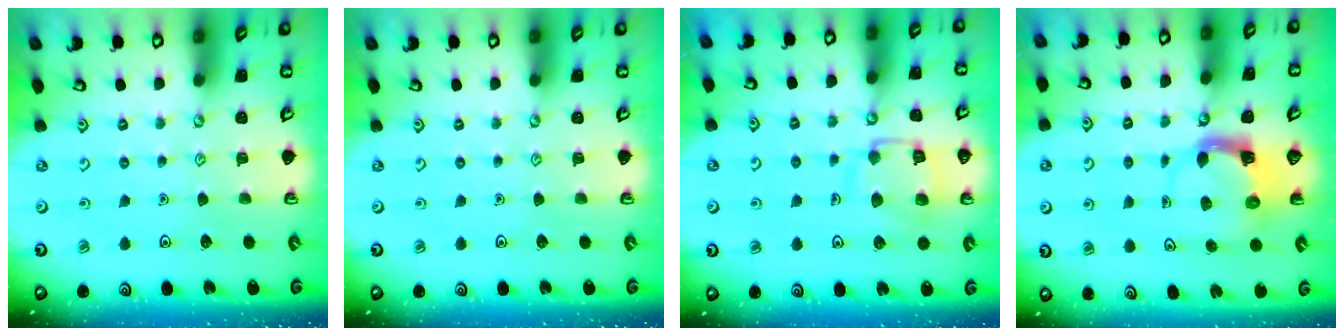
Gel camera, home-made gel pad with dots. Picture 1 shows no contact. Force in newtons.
{"total": 0.0}
{"total": 12.2, "press": 12.1, "slide": 1.2}
{"total": 4.8, "press": 4.7, "slide": 1.0}